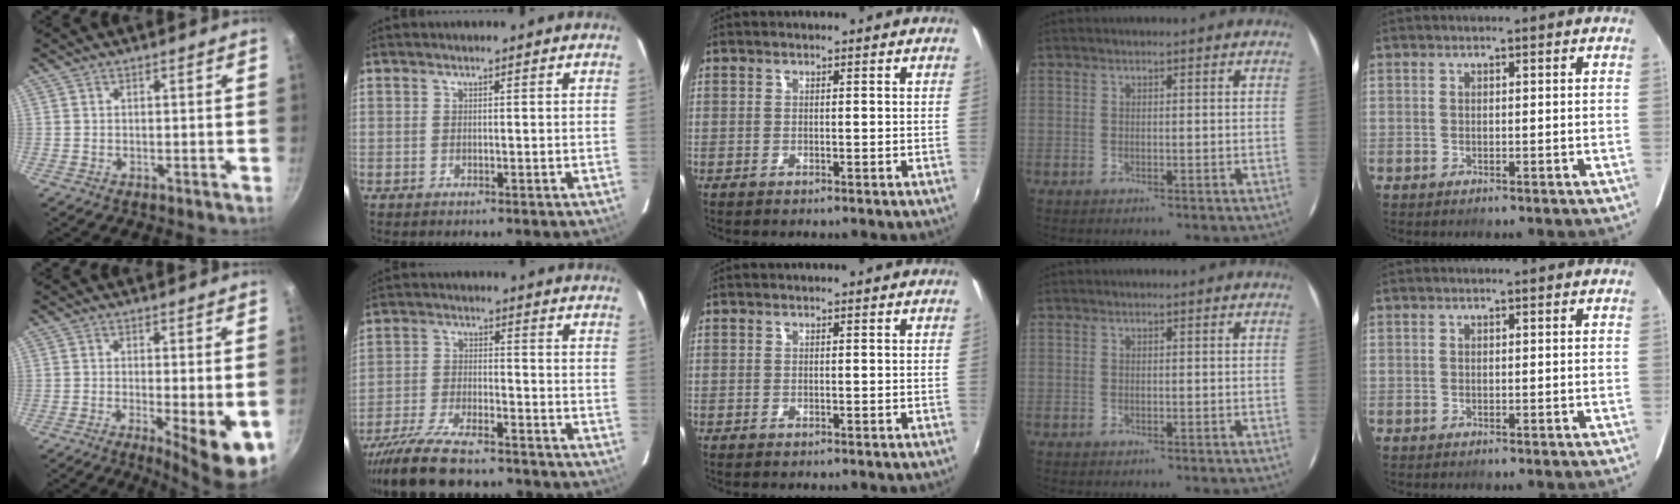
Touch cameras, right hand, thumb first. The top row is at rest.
{"thumb": {"total": 8.7, "force": [-2.3, 1.8, 8.2], "torque": [-0.106, -0.012, -0.024]}, "index": {"total": 16.1, "force": [-13.6, 4.2, 7.4], "torque": [-0.160, -0.030, -0.226]}}